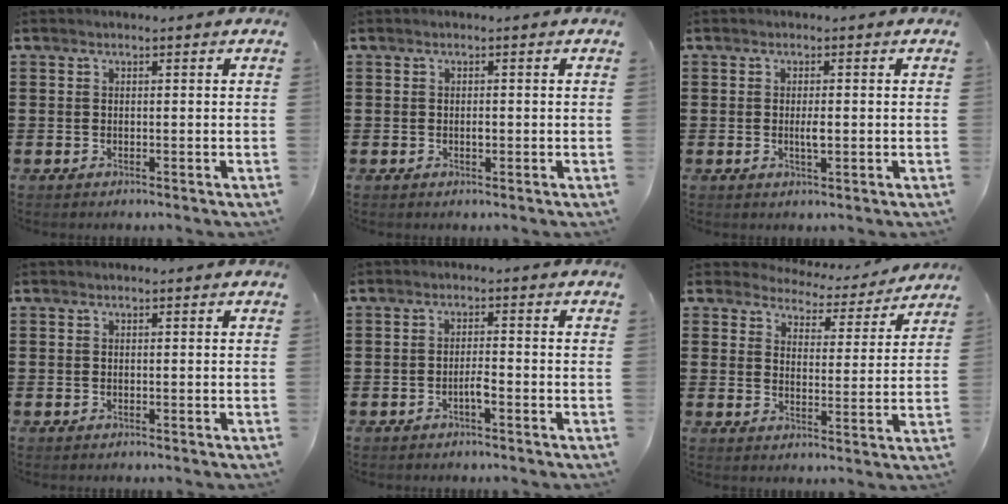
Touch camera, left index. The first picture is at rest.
{"total": 0.8, "force": [-0.1, 0.4, 0.7], "torque": [-0.016, -0.001, -0.002]}
{"total": 2.1, "force": [-0.2, 0.6, 2.0], "torque": [-0.038, 0.000, -0.004]}
{"total": 0.0}
{"total": 2.1, "force": [-1.2, 0.3, 1.7], "torque": [-0.032, 0.004, -0.022]}
{"total": 4.1, "force": [4.1, 0.7, -0.2], "torque": [-0.026, -0.029, 0.068]}